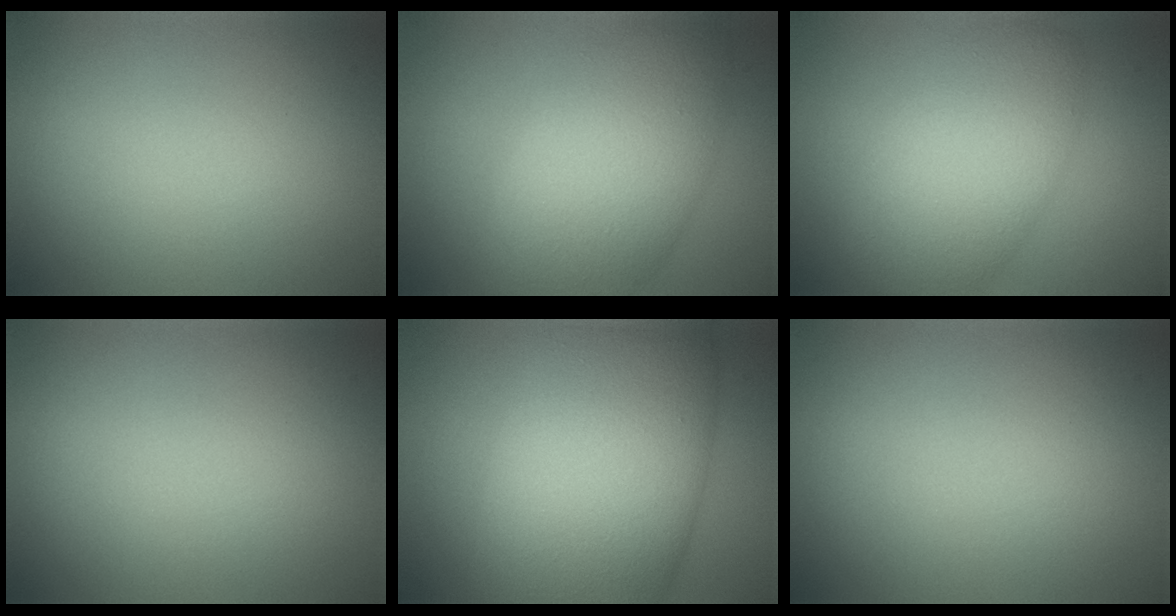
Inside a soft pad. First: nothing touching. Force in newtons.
{"total": 8.3, "press": 8.3, "slide": 0.2}
{"total": 7.3, "press": 7.3, "slide": 0.4}
{"total": 0.0}
{"total": 14.4, "press": 14.4, "slide": 0.3}
{"total": 0.0}